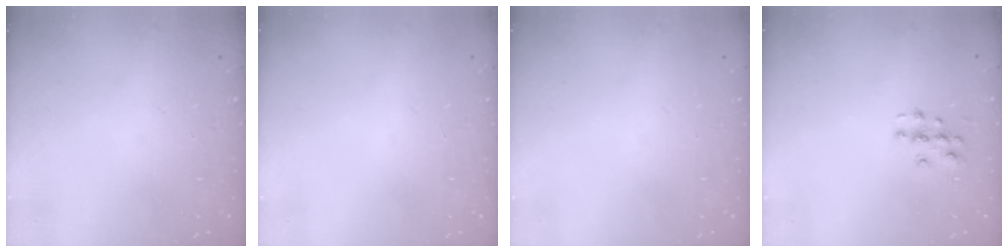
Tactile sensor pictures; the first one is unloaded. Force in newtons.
{"total": 0.0}
{"total": 0.6, "press": 0.0, "slide": 0.6}
{"total": 3.6, "press": 3.6, "slide": 0.3}